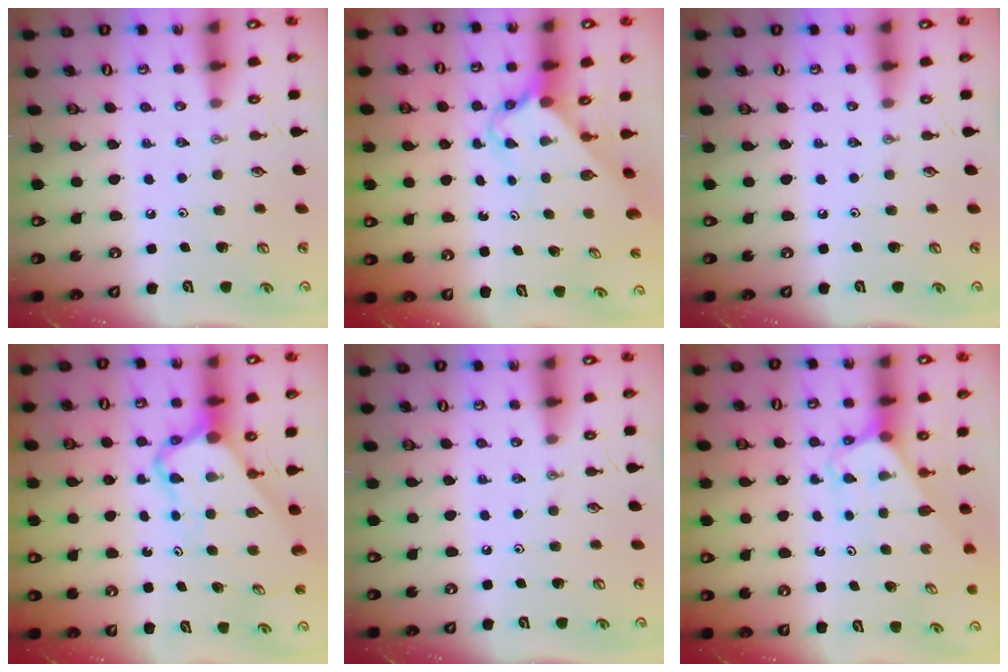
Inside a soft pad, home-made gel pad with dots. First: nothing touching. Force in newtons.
{"total": 2.7, "press": 2.7, "slide": 0.2}
{"total": 0.0}
{"total": 6.2, "press": 6.2, "slide": 0.6}
{"total": 0.0}
{"total": 3.1, "press": 3.1, "slide": 0.2}